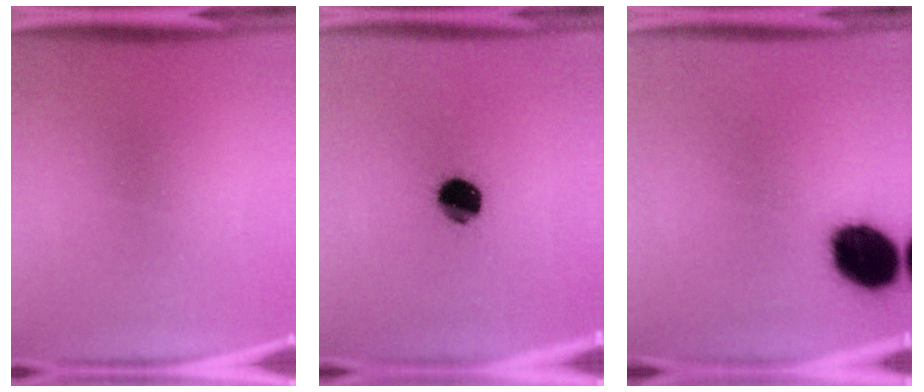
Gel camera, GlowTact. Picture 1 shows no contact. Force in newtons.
{"total": 9.8}
{"total": 14.5}